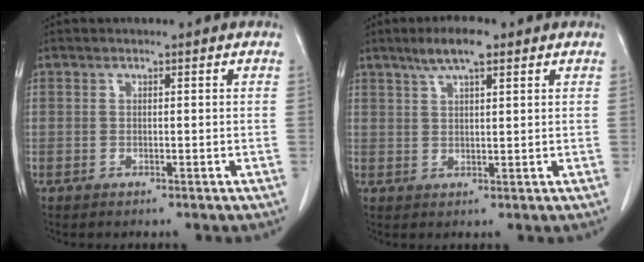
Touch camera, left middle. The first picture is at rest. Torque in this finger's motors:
{"motor_torque": [0.85, -0.77, 0.04, 0.05]}